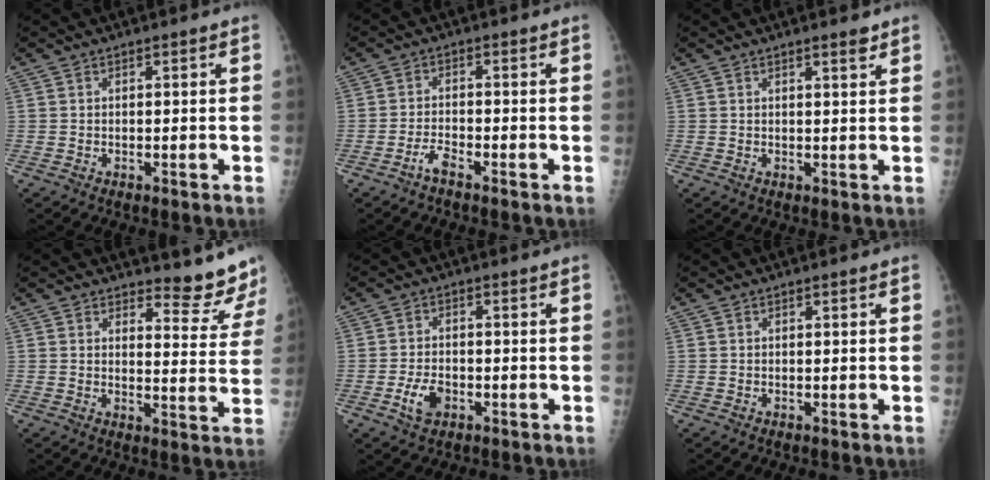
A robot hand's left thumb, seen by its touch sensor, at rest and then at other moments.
{"total": 2.4, "force": [-1.9, 0.5, 1.4], "torque": [-0.034, 0.011, -0.040]}
{"total": 1.8, "force": [1.4, 0.2, 1.1], "torque": [-0.014, -0.009, 0.020]}
{"total": 8.1, "force": [7.9, 1.5, 1.0], "torque": [0.014, -0.090, 0.086]}
{"total": 4.6, "force": [-1.8, 3.0, 3.0], "torque": [-0.054, 0.009, -0.031]}
{"total": 0.0}